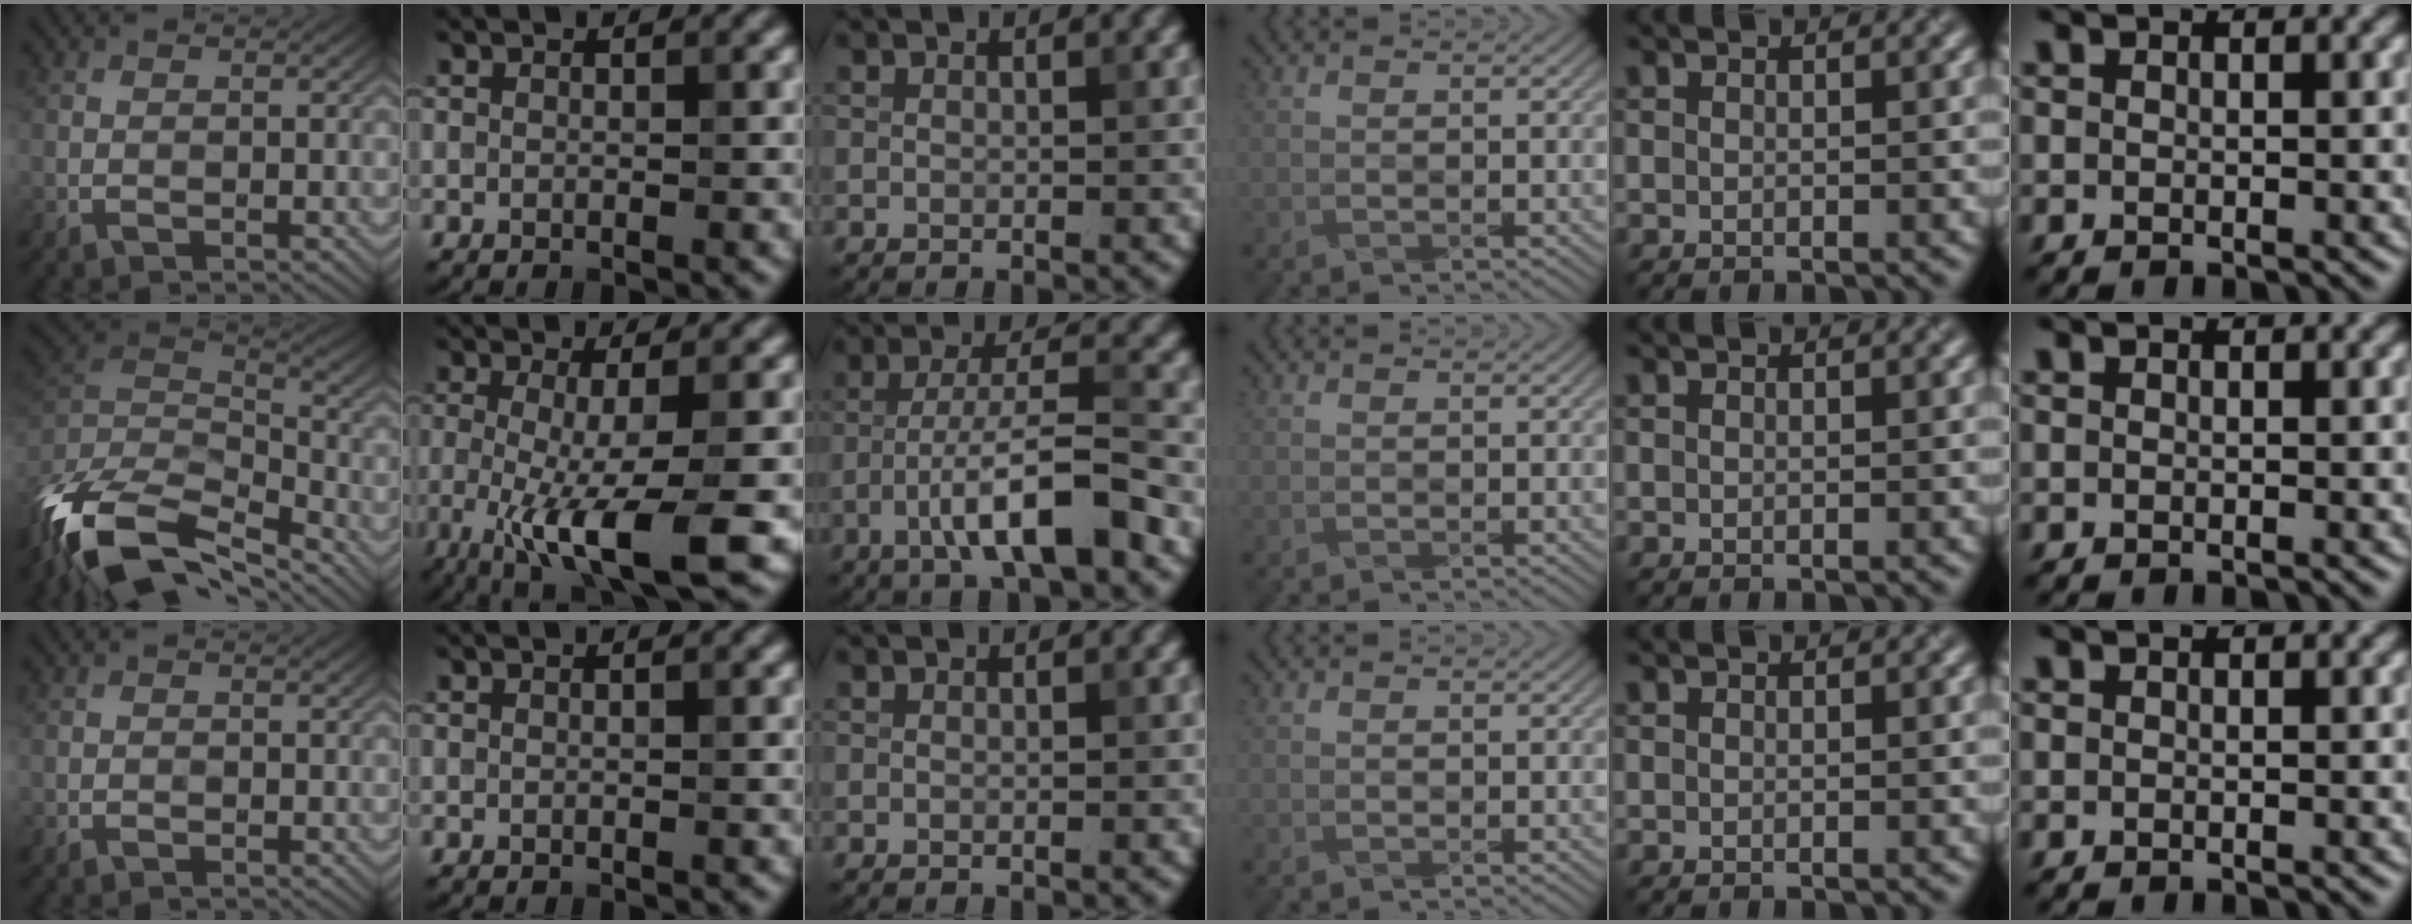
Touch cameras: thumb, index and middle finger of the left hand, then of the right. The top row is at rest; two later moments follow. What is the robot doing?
{"motion": "wrap", "object": "tissue paper"}